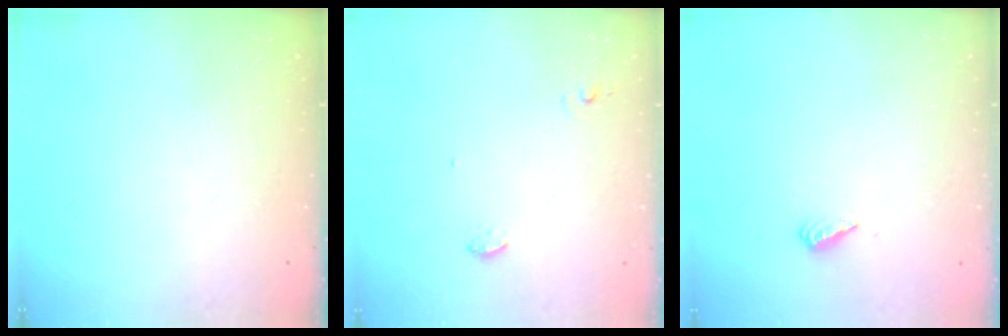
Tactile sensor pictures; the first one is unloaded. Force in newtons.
{"total": 5.1, "press": 4.5, "slide": 2.4}
{"total": 4.2, "press": 4.1, "slide": 1.0}